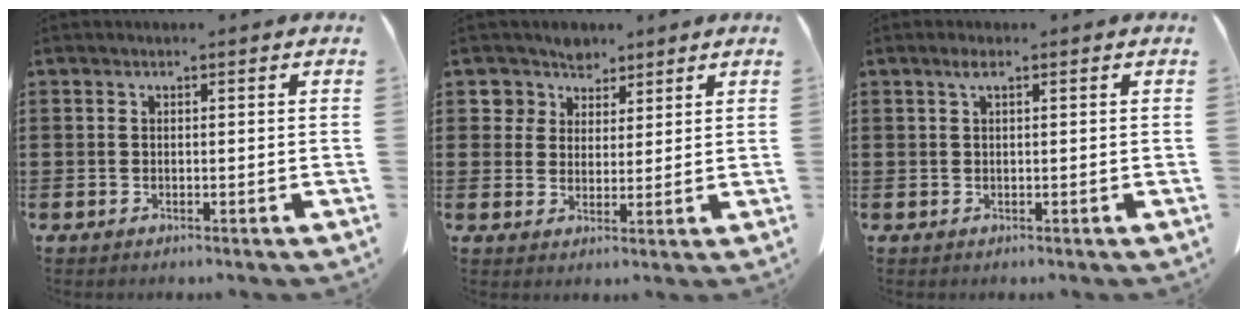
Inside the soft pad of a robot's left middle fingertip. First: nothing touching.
{"total": 4.4, "force": [3.1, 3.1, 0.3], "torque": [-0.029, 0.003, 0.056]}
{"total": 1.5, "force": [0.6, 0.3, 1.3], "torque": [-0.028, 0.005, 0.009]}